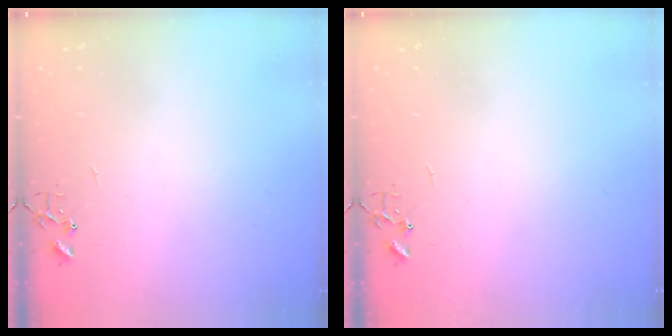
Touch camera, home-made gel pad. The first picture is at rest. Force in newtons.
{"total": 0.0}